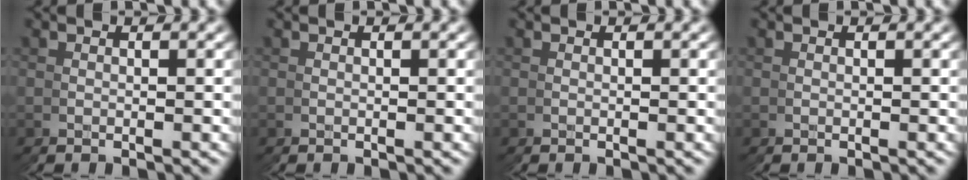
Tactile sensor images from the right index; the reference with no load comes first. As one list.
[{"total": 0.0}, {"total": 0.0}, {"total": 0.0}]